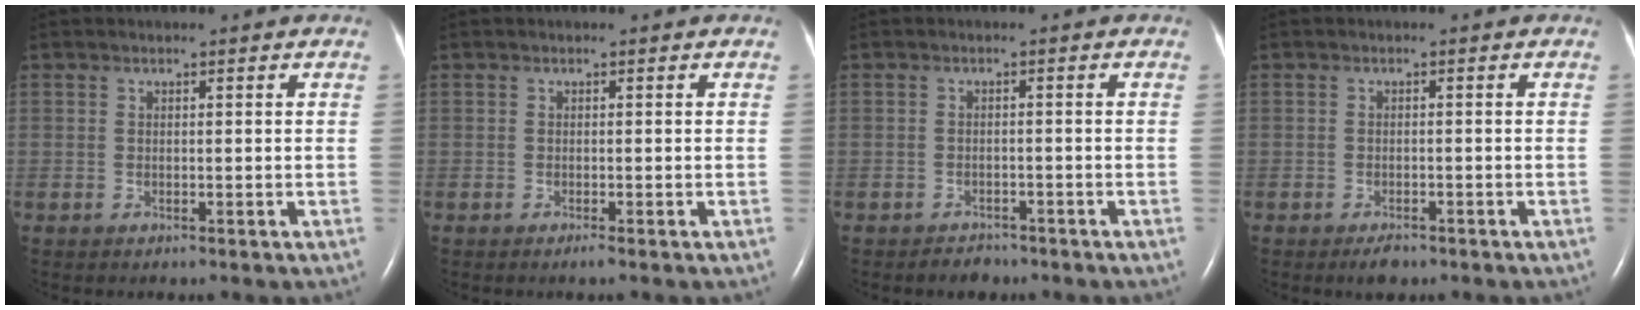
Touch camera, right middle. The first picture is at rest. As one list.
[{"total": 0.5, "force": [-0.4, -0.1, 0.3], "torque": [-0.006, 0.000, -0.007]}, {"total": 2.0, "force": [-1.7, 1.1, 0.2], "torque": [-0.012, 0.001, -0.024]}, {"total": 2.1, "force": [-1.5, 0.8, 1.2], "torque": [-0.025, -0.002, -0.020]}]